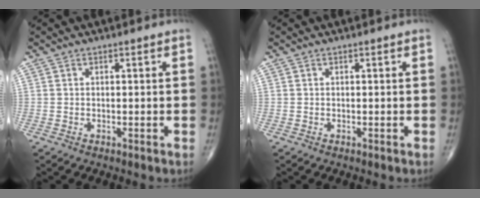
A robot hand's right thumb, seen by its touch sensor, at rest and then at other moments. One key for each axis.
{"total": 0.0}